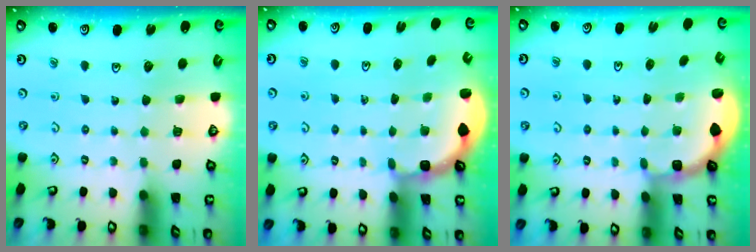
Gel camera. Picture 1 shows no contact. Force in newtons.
{"total": 2.5, "press": 1.9, "slide": 1.6}
{"total": 1.9, "press": 1.8, "slide": 0.7}